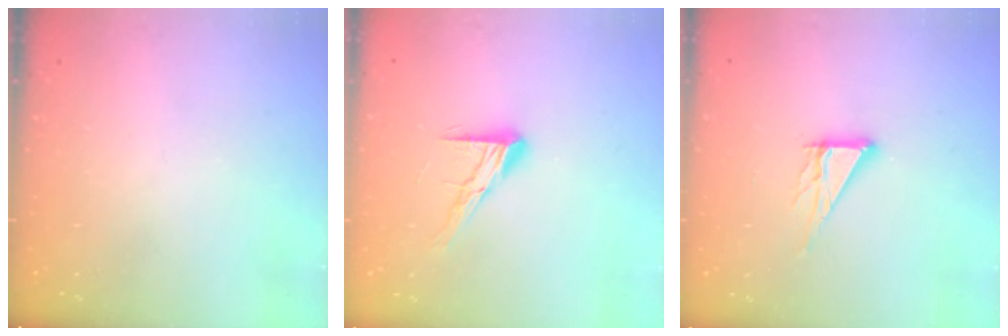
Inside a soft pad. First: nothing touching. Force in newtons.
{"total": 10.6, "press": 10.6, "slide": 0.8}
{"total": 9.0, "press": 8.9, "slide": 0.7}